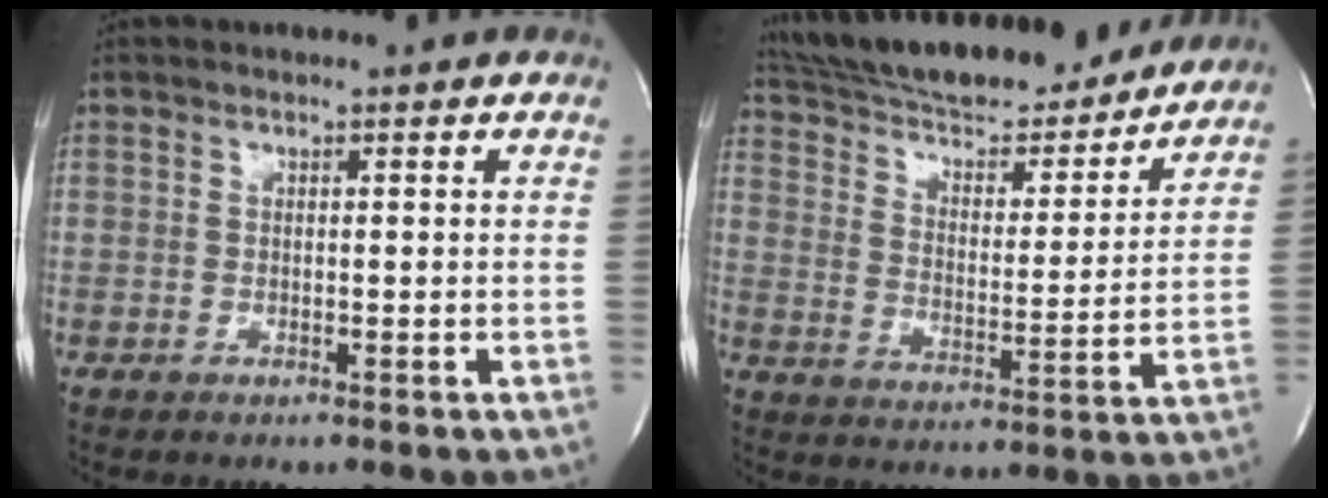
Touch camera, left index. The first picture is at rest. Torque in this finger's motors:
{"motor_torque": [0.47, -0.58, 0.48, 0.18]}